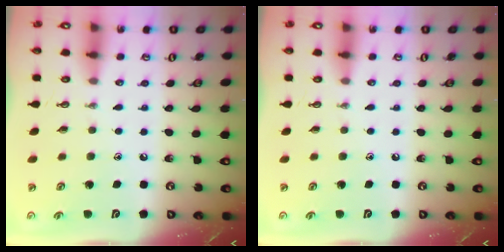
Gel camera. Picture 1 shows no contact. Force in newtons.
{"total": 0.0}